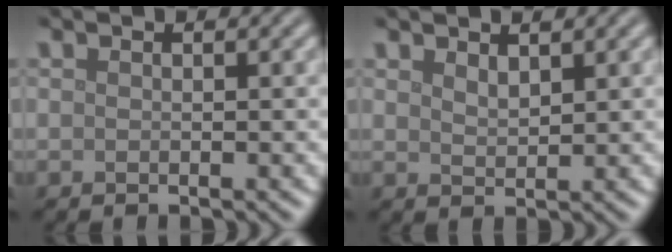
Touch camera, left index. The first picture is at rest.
{"total": 1.5, "force": [1.2, 0.4, 0.6], "torque": [-0.015, -0.001, 0.026]}